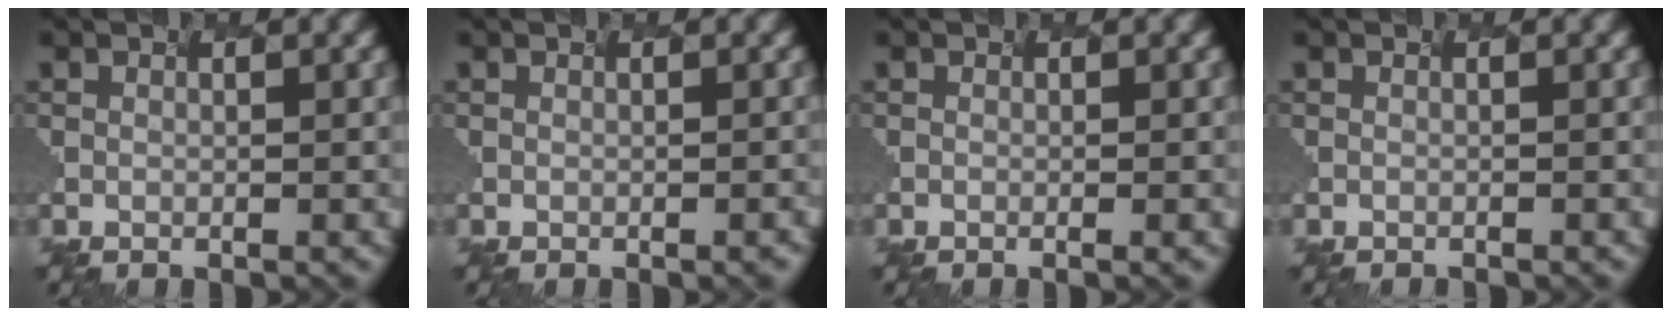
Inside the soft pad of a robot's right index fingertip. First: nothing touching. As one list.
[{"total": 1.1, "force": [-0.3, 0.4, 1.0], "torque": [0.000, 0.012, 0.004]}, {"total": 1.0, "force": [-0.3, 0.2, 0.9], "torque": [-0.004, 0.003, -0.003]}, {"total": 0.5, "force": [-0.5, -0.1, -0.2], "torque": [0.004, -0.003, 0.004]}]